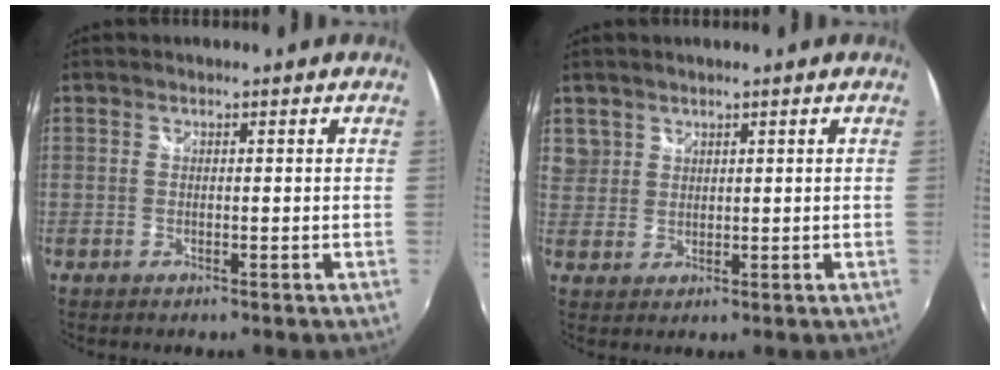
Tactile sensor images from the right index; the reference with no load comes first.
{"total": 4.6, "force": [2.7, 3.7, 0.3], "torque": [0.002, 0.012, 0.057]}